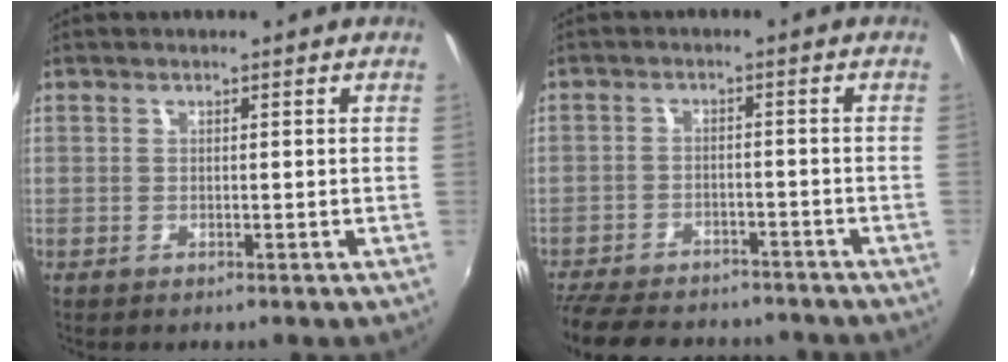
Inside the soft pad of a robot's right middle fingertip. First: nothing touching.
{"total": 16.1, "force": [-13.4, 6.3, 6.2], "torque": [-0.155, 0.002, -0.196]}